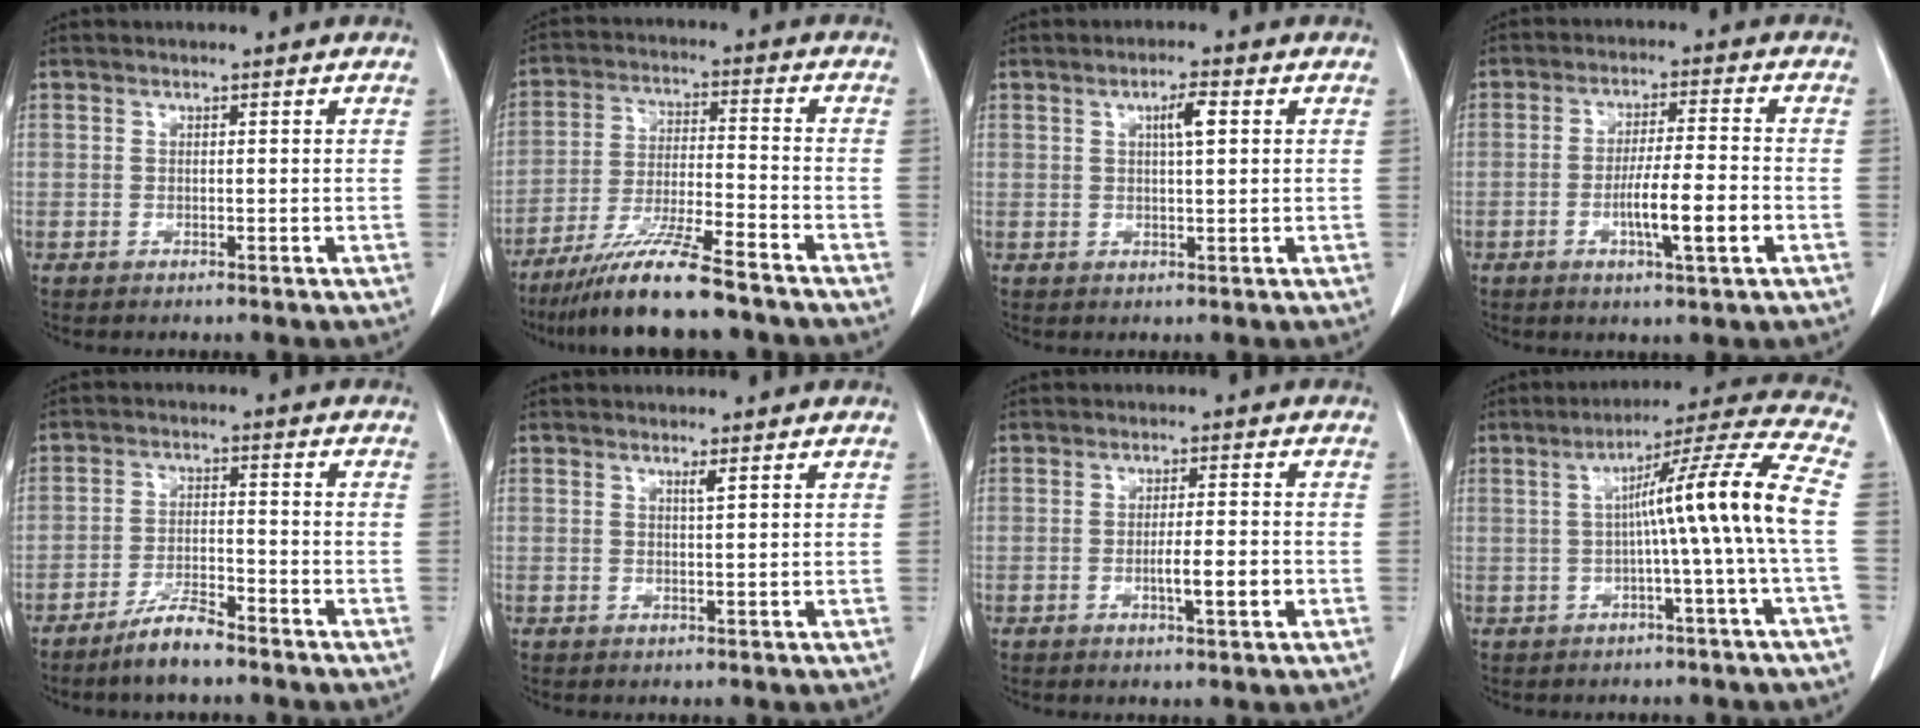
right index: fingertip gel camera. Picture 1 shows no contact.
{"total": 12.5, "force": [-10.1, 0.1, 7.4], "torque": [-0.130, -0.024, -0.174]}
{"total": 3.3, "force": [1.0, 0.4, 3.1], "torque": [-0.053, 0.002, 0.016]}
{"total": 7.8, "force": [-2.5, 0.5, 7.4], "torque": [-0.128, -0.003, -0.041]}
{"total": 5.7, "force": [-4.7, 0.8, 3.1], "torque": [-0.062, -0.007, -0.090]}
{"total": 0.9, "force": [0.6, -0.1, 0.7], "torque": [-0.016, -0.002, 0.013]}
{"total": 4.4, "force": [-1.4, 0.5, 4.1], "torque": [-0.069, -0.001, -0.017]}
{"total": 12.5, "force": [-0.5, -2.3, 12.3], "torque": [-0.178, 0.019, -0.009]}